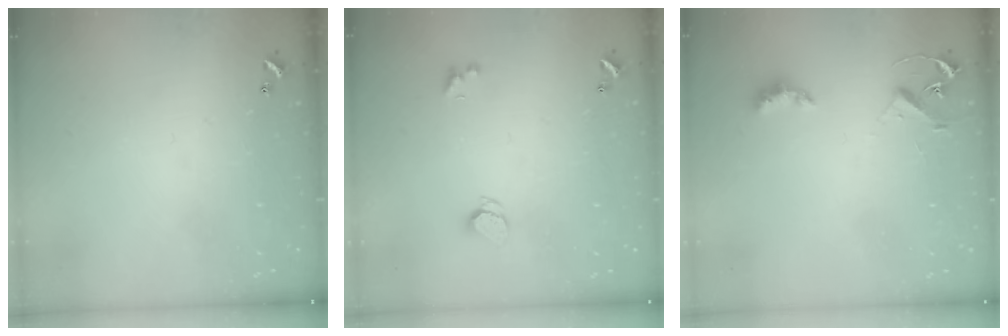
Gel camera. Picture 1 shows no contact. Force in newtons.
{"total": 1.7, "press": 1.7, "slide": 0.2}
{"total": 3.7, "press": 3.6, "slide": 0.7}